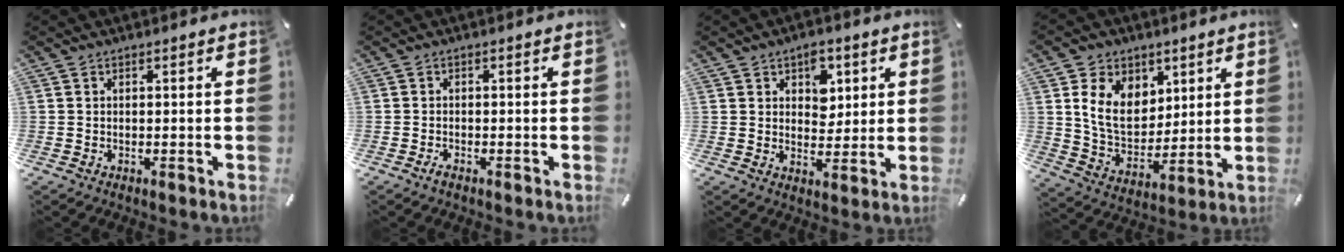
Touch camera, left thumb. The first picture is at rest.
{"total": 1.0, "force": [-0.8, 0.3, 0.5], "torque": [-0.013, -0.001, -0.016]}
{"total": 6.5, "force": [3.0, 4.9, 3.1], "torque": [-0.028, -0.010, 0.045]}
{"total": 12.3, "force": [4.8, 9.7, 6.0], "torque": [-0.125, -0.017, 0.093]}